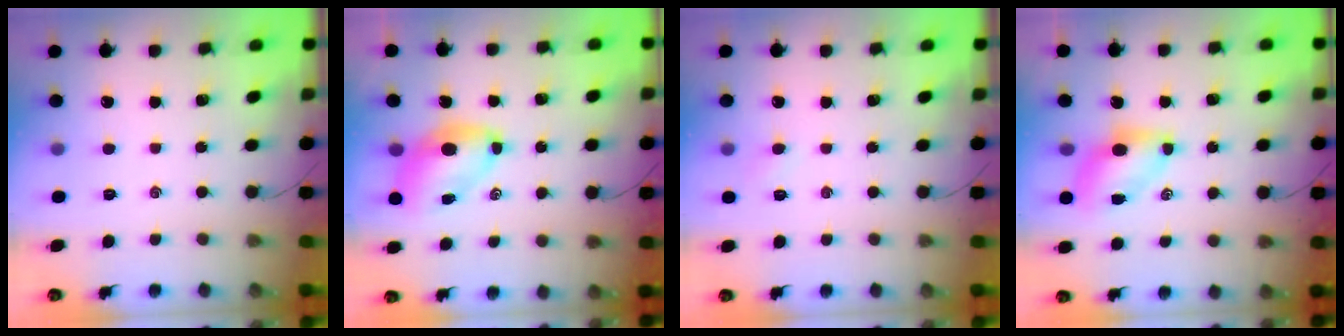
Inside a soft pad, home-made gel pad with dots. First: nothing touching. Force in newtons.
{"total": 7.3, "press": 7.1, "slide": 1.6}
{"total": 3.0, "press": 2.9, "slide": 0.8}
{"total": 7.1, "press": 7.0, "slide": 0.9}